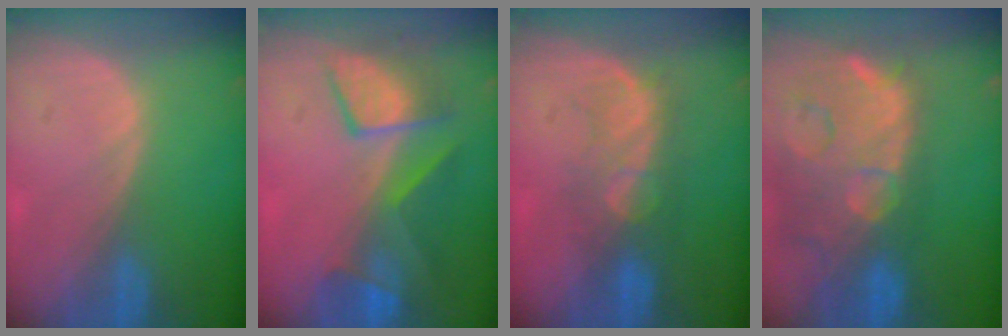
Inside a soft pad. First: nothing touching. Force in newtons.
{"total": 7.7, "press": 7.6, "slide": 1.2}
{"total": 6.1, "press": 6.0, "slide": 1.2}
{"total": 14.9, "press": 12.0, "slide": 8.9}